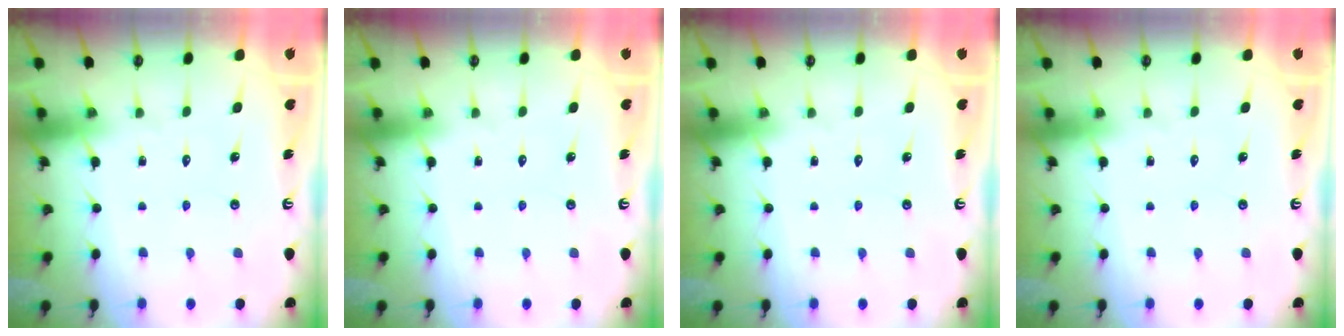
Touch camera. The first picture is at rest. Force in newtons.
{"total": 0.0}
{"total": 0.0}
{"total": 0.0}